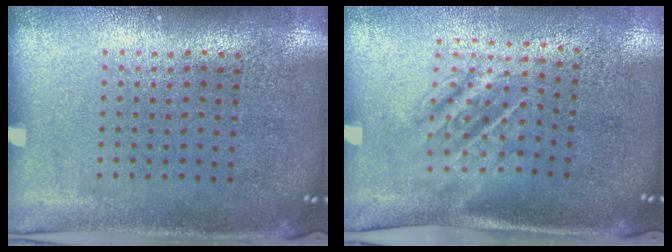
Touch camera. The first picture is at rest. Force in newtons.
{"total": 1.7, "press": 1.3, "slide": 1.1}